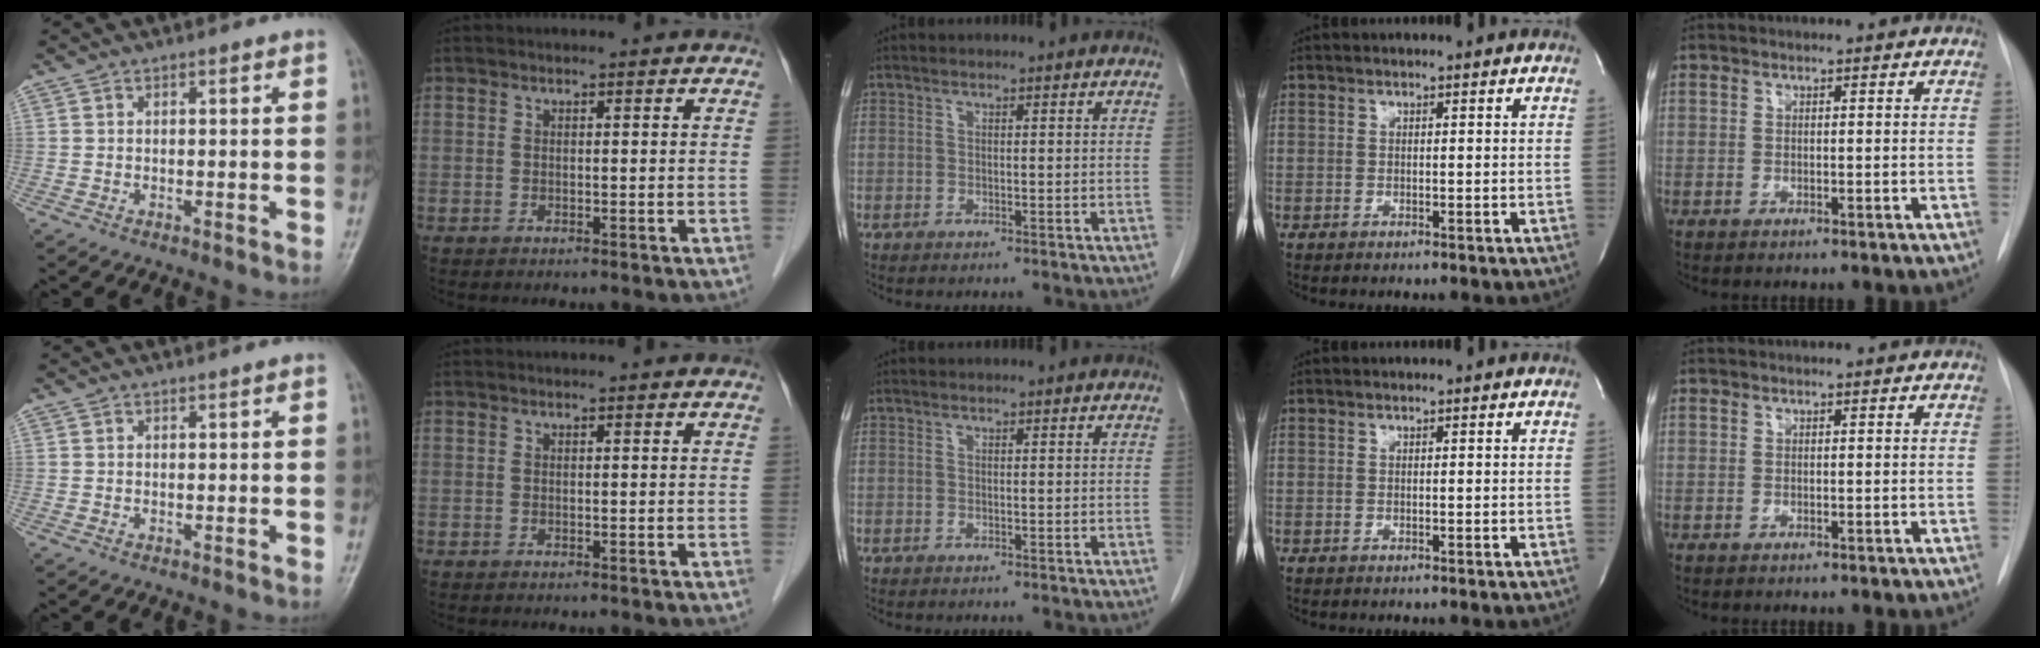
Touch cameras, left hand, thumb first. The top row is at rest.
{}